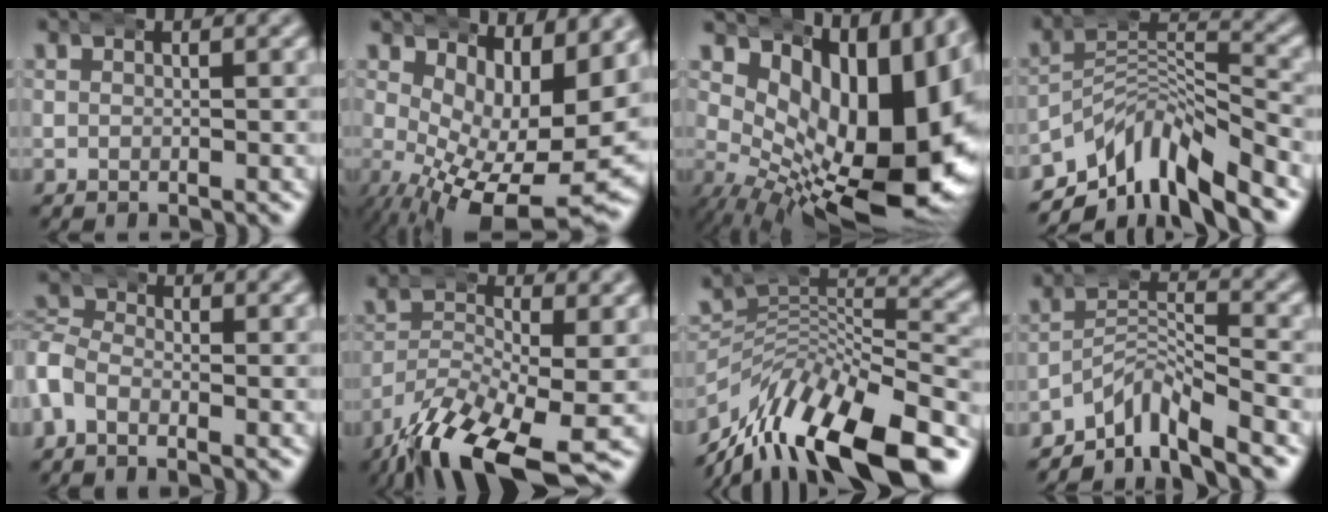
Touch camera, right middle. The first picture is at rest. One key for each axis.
{"total": 10.7, "fx": -0.7, "fy": 5.3, "fz": 9.3, "tx": -0.134, "ty": -0.037, "tz": 0.004}
{"total": 18.5, "fx": 1.1, "fy": 9.6, "fz": 15.7, "tx": -0.222, "ty": -0.025, "tz": 0.038}
{"total": 9.6, "fx": -5.7, "fy": 5.7, "fz": 5.2, "tx": -0.049, "ty": 0.005, "tz": -0.110}
{"total": 4.4, "fx": -1.3, "fy": 4.0, "fz": 1.2, "tx": -0.040, "ty": -0.013, "tz": -0.034}
{"total": 7.8, "fx": -4.6, "fy": 2.4, "fz": 5.8, "tx": -0.108, "ty": -0.025, "tz": -0.064}
{"total": 12.2, "fx": -7.3, "fy": 6.1, "fz": 7.6, "tx": -0.092, "ty": -0.006, "tz": -0.118}
{"total": 6.2, "fx": -5.2, "fy": 2.2, "fz": 2.7, "tx": -0.028, "ty": -0.004, "tz": -0.095}